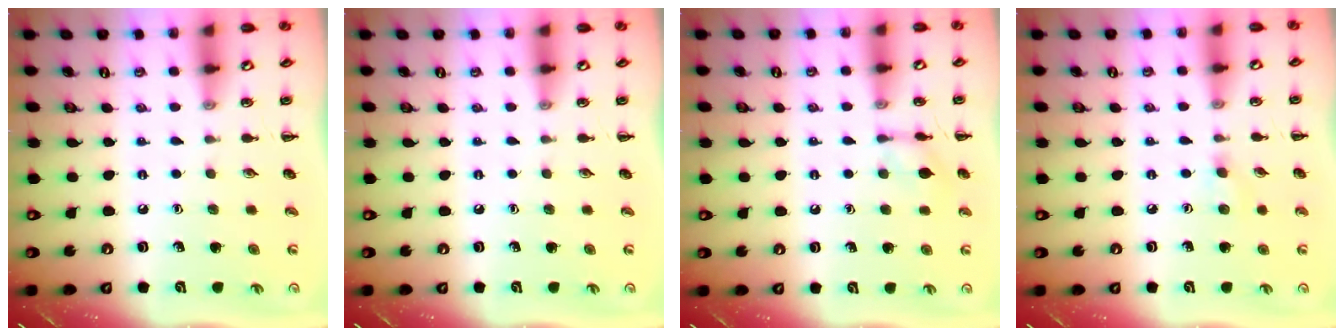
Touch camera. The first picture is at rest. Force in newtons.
{"total": 0.0}
{"total": 7.3, "press": 7.2, "slide": 0.7}
{"total": 5.2, "press": 4.8, "slide": 2.0}